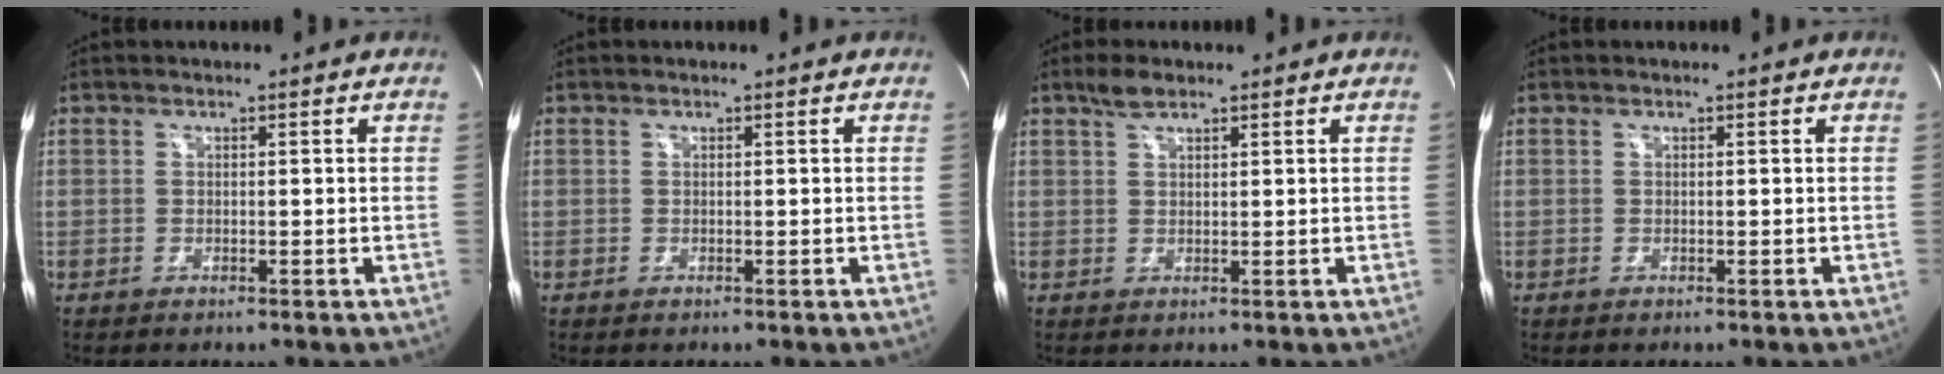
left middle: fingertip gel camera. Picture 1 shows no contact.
{"total": 0.0}
{"total": 2.6, "force": [2.0, 0.9, 1.5], "torque": [-0.036, 0.006, 0.039]}
{"total": 0.0}